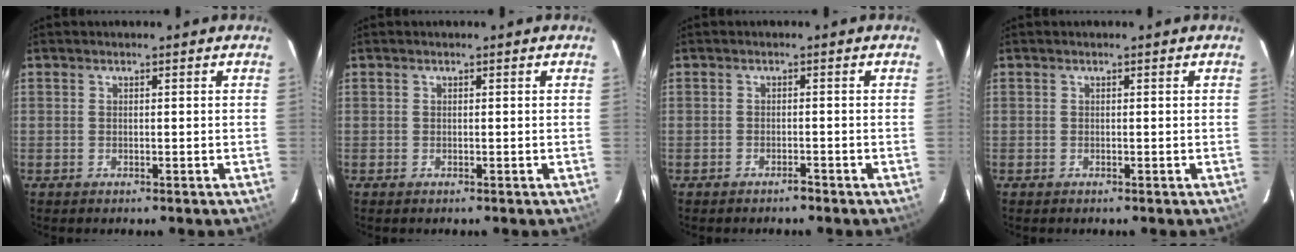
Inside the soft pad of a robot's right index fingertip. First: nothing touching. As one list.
[{"total": 0.0}, {"total": 1.3, "force": [-1.2, 0.3, 0.4], "torque": [-0.012, 0.004, -0.021]}, {"total": 0.0}]